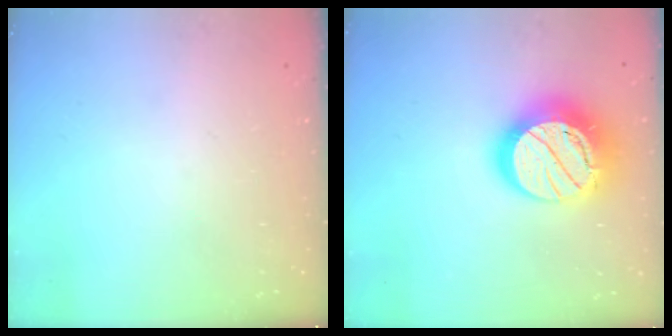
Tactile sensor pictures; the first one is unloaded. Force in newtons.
{"total": 22.0, "press": 22.0, "slide": 1.7}